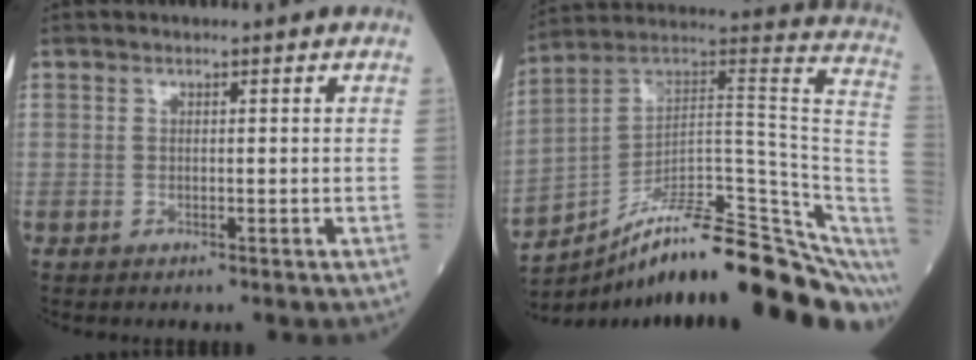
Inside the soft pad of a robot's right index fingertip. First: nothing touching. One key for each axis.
{"total": 25.3, "fx": -18.8, "fy": 3.8, "fz": 16.5, "tx": -0.144, "ty": 0.057, "tz": -0.284}